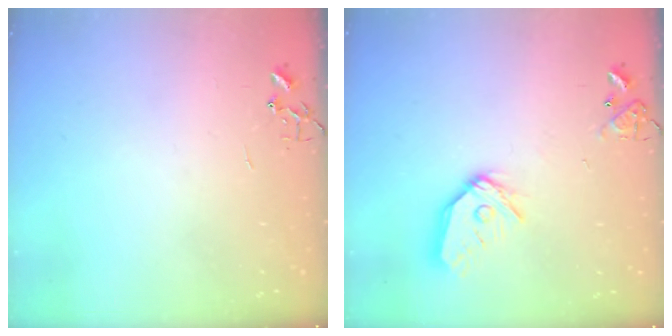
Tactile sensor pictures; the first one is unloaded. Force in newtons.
{"total": 13.7, "press": 13.6, "slide": 1.7}